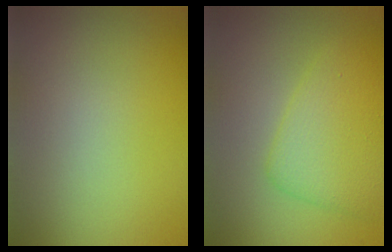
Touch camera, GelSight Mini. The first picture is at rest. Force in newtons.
{"total": 4.0, "press": 4.0, "slide": 0.1}